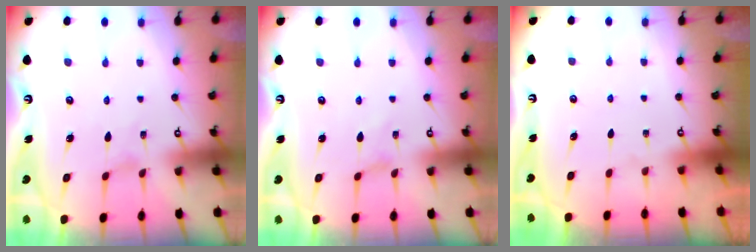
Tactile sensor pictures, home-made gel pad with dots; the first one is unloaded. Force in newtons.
{"total": 0.7, "press": 0.7, "slide": 0.2}
{"total": 0.0}